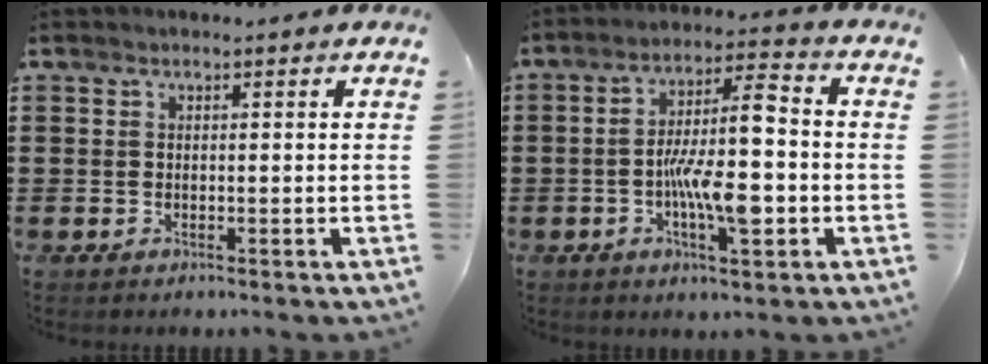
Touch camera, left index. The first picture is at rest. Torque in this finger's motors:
{"motor_torque": [1.46, -0.68, 1.05, 0.21]}